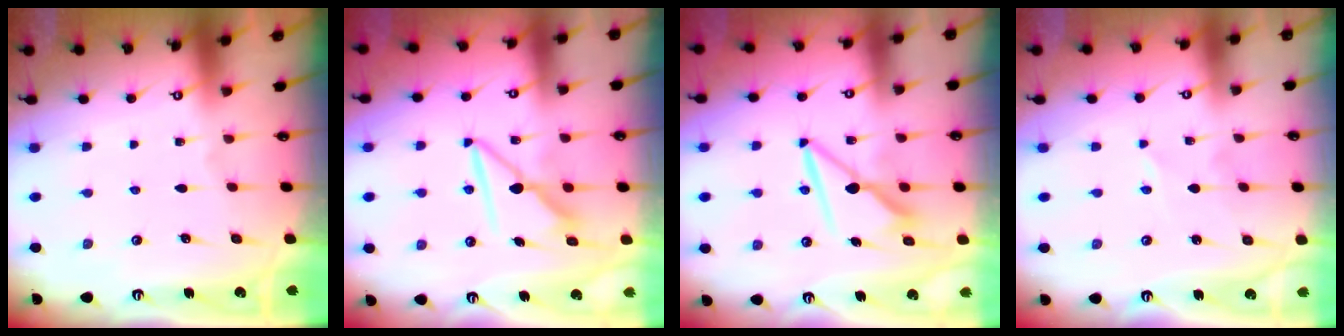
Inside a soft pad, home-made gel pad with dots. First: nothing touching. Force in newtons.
{"total": 8.4, "press": 8.3, "slide": 0.6}
{"total": 7.5, "press": 7.5, "slide": 0.4}
{"total": 2.0, "press": 2.0, "slide": 0.3}